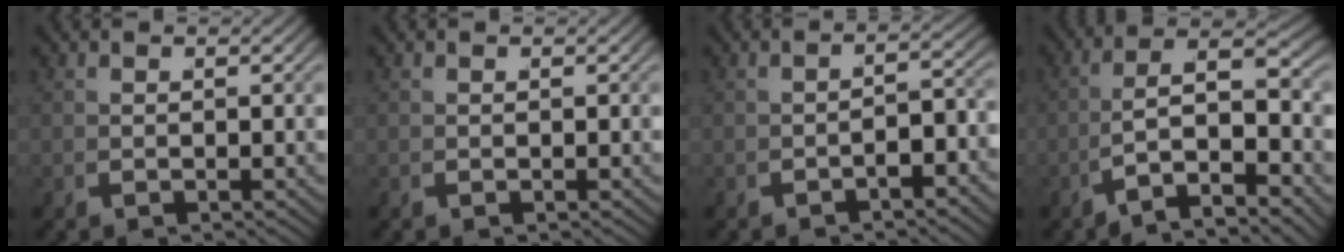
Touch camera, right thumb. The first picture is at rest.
{"total": 0.0}
{"total": 2.2, "force": [-1.4, 0.7, 1.5], "torque": [-0.017, 0.005, -0.022]}
{"total": 9.3, "force": [-1.4, 5.4, 7.5], "torque": [-0.150, -0.030, -0.012]}